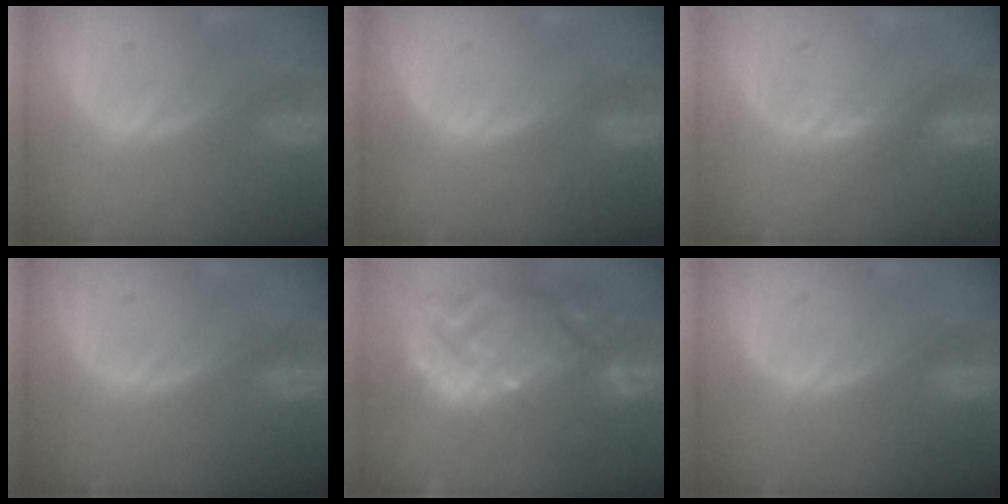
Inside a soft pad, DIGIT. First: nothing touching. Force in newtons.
{"total": 0.0}
{"total": 1.1, "press": 1.0, "slide": 0.5}
{"total": 0.0}
{"total": 14.8, "press": 12.7, "slide": 7.6}
{"total": 0.0}